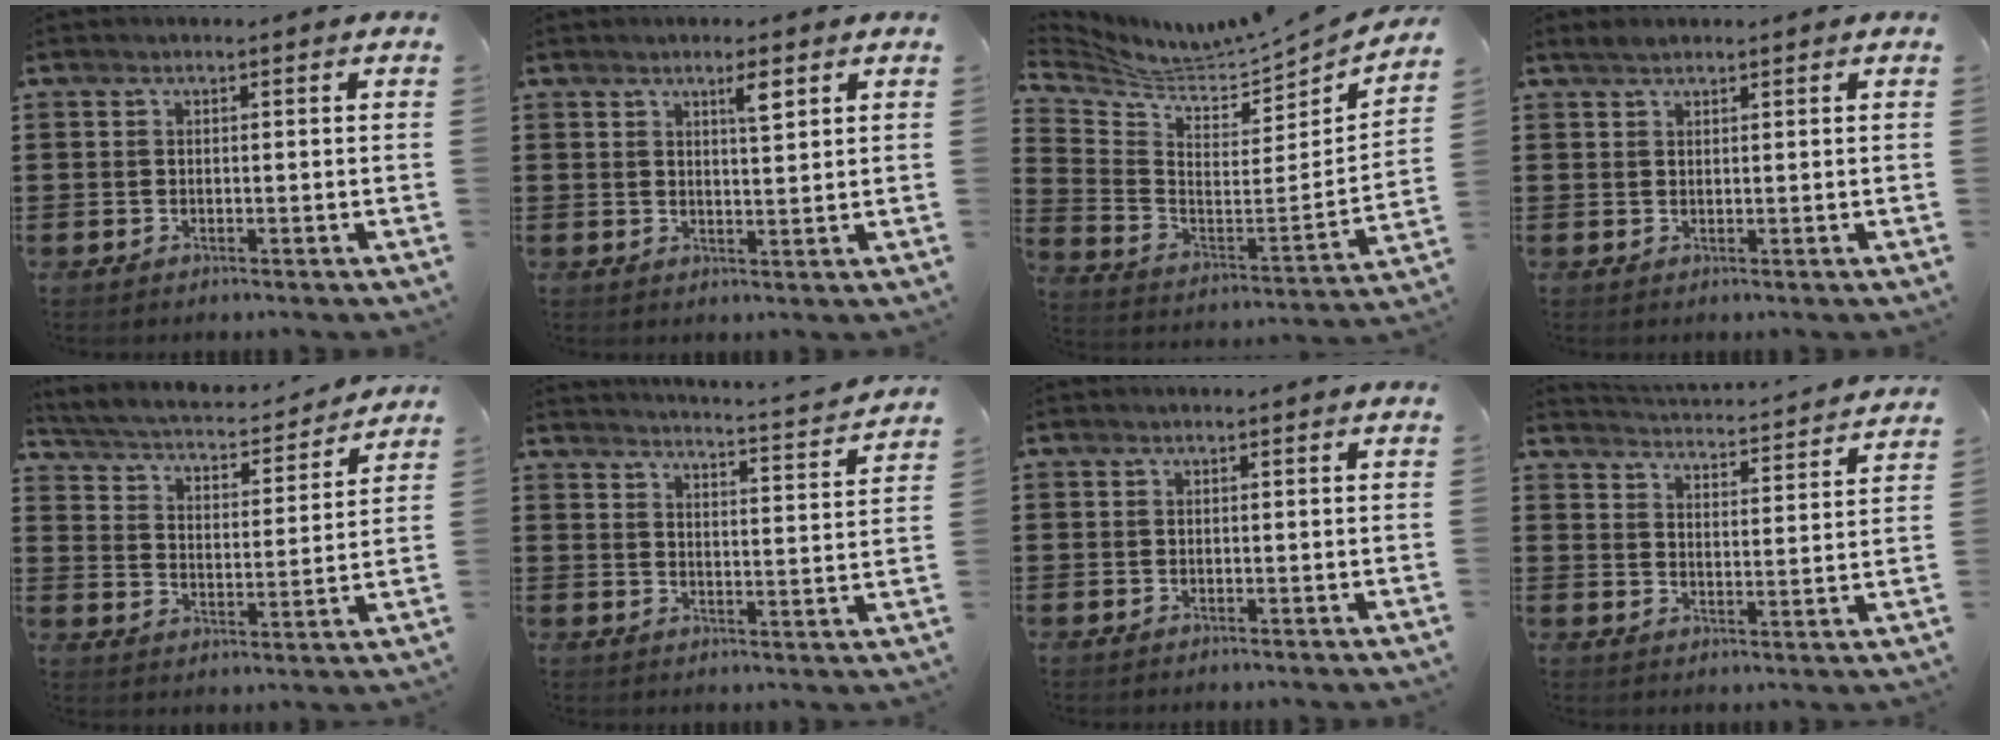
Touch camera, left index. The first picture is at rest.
{"total": 3.1, "force": [1.9, 0.6, 2.4], "torque": [-0.036, -0.004, 0.027]}
{"total": 3.5, "force": [3.4, 0.0, 0.7], "torque": [-0.043, -0.052, 0.049]}
{"total": 1.2, "force": [1.0, 0.4, 0.3], "torque": [-0.008, 0.001, 0.019]}
{"total": 3.1, "force": [3.0, 0.4, 0.9], "torque": [-0.040, -0.029, 0.040]}
{"total": 2.9, "force": [2.7, -0.9, 0.7], "torque": [-0.022, -0.037, 0.036]}
{"total": 0.0}
{"total": 3.0, "force": [2.9, -0.6, 0.0], "torque": [-0.020, -0.032, 0.043]}